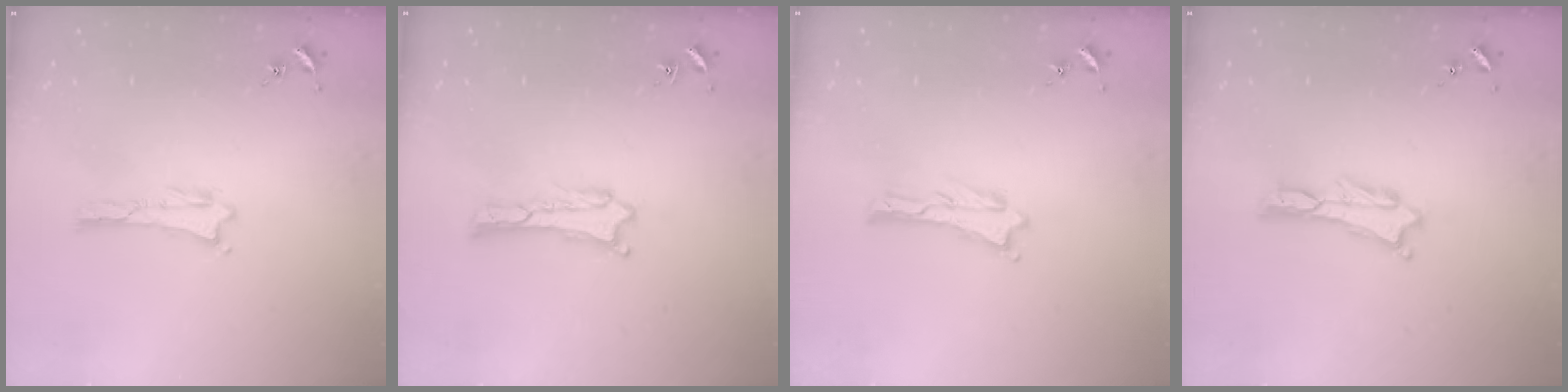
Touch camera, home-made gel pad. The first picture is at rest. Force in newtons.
{"total": 0.8, "press": 0.8, "slide": 0.0}
{"total": 0.0}
{"total": 0.0}